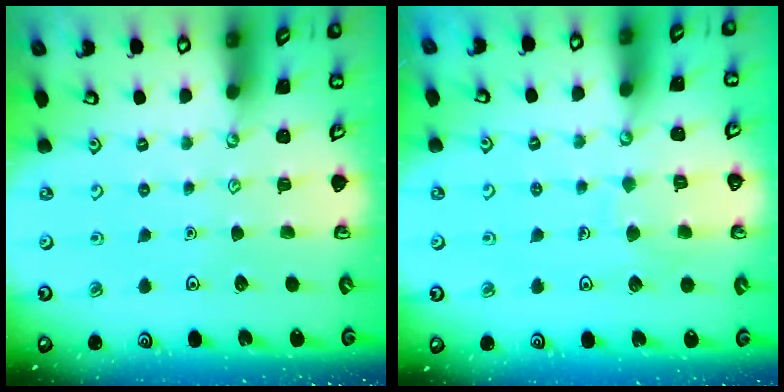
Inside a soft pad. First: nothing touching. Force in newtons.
{"total": 6.2, "press": 6.1, "slide": 0.6}